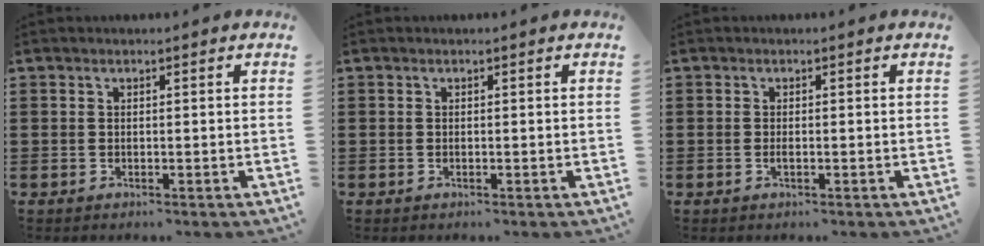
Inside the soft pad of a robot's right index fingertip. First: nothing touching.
{"total": 0.0}
{"total": 0.7, "force": [-0.2, 0.2, 0.7], "torque": [-0.013, -0.005, -0.003]}